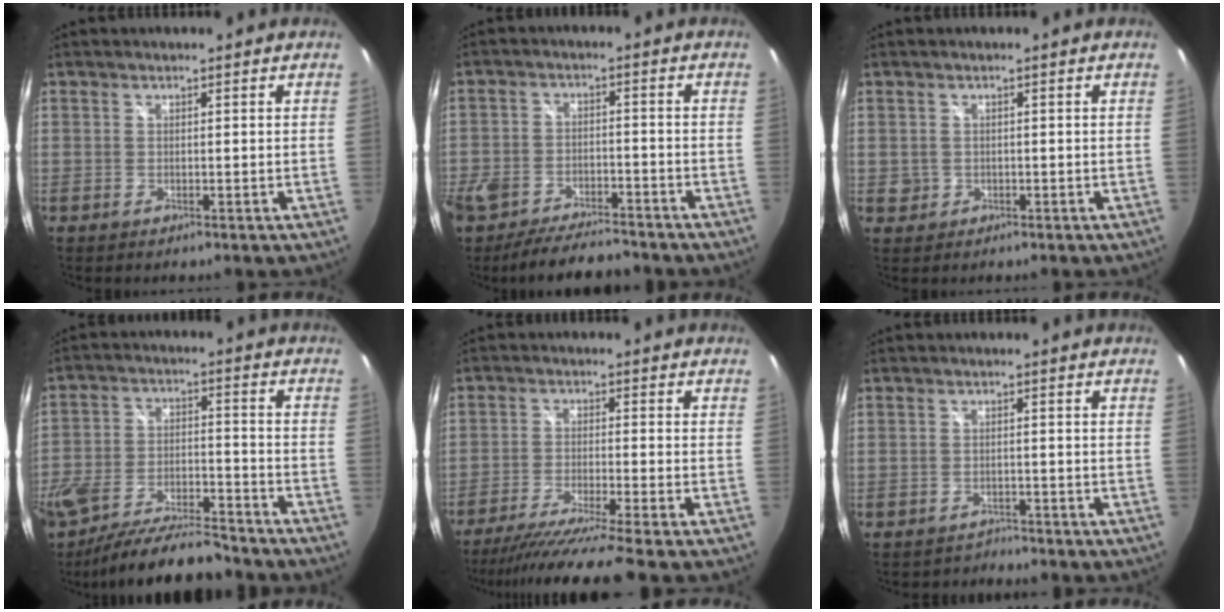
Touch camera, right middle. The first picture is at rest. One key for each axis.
{"total": 12.6, "fx": -10.5, "fy": 4.3, "fz": 5.5, "tx": -0.136, "ty": -0.019, "tz": -0.170}
{"total": 2.1, "fx": -0.2, "fy": 2.1, "fz": 0.4, "tx": -0.006, "ty": -0.002, "tz": -0.002}
{"total": 16.0, "fx": -12.9, "fy": 4.4, "fz": 8.4, "tx": -0.176, "ty": -0.033, "tz": -0.210}
{"total": 12.1, "fx": -10.3, "fy": -2.4, "fz": 6.0, "tx": -0.124, "ty": -0.037, "tz": -0.172}
{"total": 2.5, "fx": -2.2, "fy": 1.0, "fz": -0.2, "tx": 0.000, "ty": 0.003, "tz": -0.035}